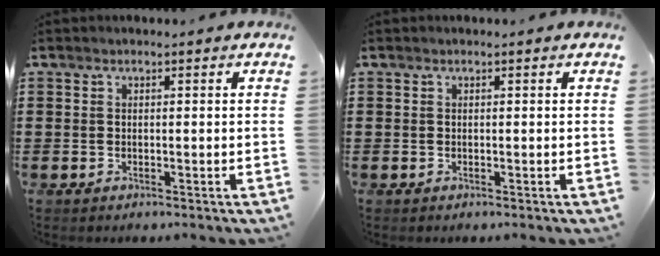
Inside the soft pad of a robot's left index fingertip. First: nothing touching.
{"total": 0.0}